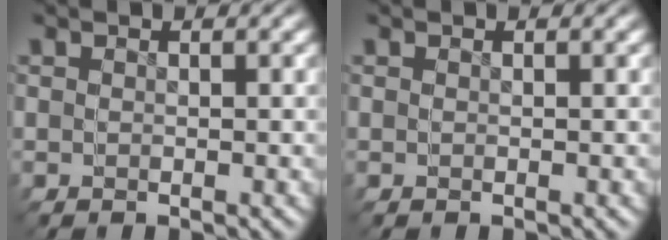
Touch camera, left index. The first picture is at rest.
{"total": 0.0}